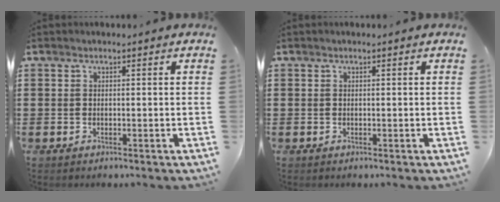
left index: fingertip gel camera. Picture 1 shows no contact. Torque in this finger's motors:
{"motor_torque": [0.10, 0.03, 0.00, 0.02]}